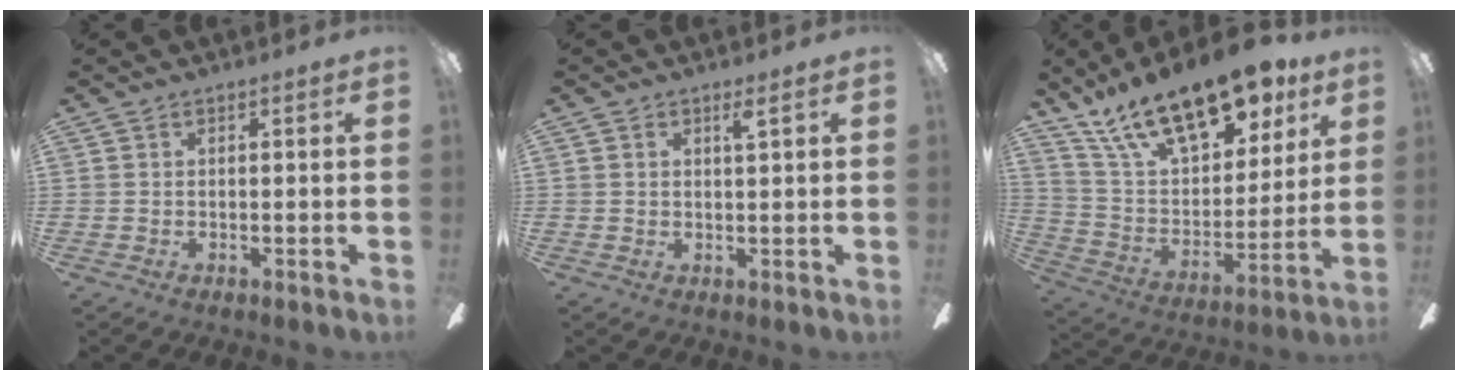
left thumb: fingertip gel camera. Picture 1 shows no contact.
{"total": 1.9, "force": [1.2, 0.1, 1.4], "torque": [-0.023, -0.002, 0.018]}
{"total": 21.9, "force": [15.2, 9.3, 12.7], "torque": [-0.222, -0.092, 0.269]}